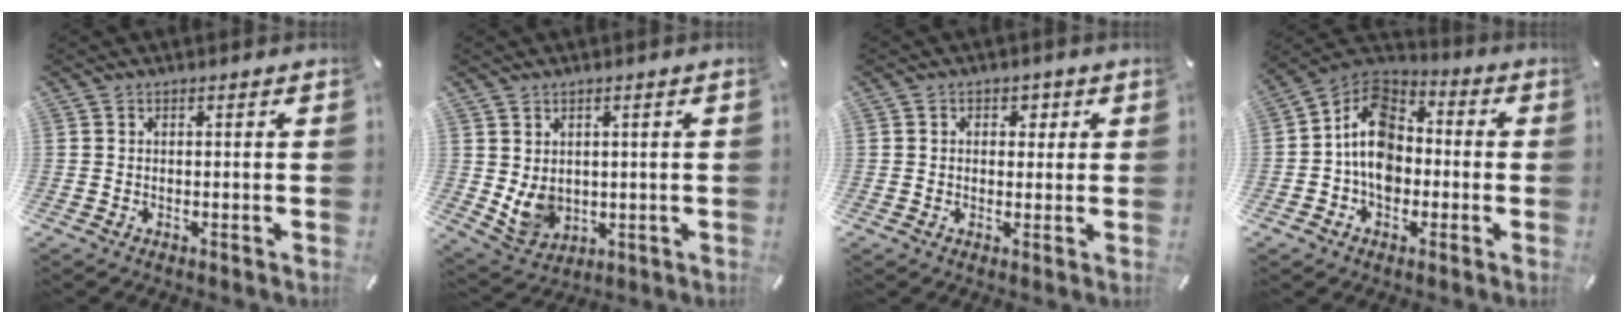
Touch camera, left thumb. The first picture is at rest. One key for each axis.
{"total": 6.9, "fx": 1.5, "fy": 6.2, "fz": 2.8, "tx": -0.064, "ty": -0.014, "tz": 0.028}
{"total": 2.8, "fx": 0.3, "fy": 2.5, "fz": 1.3, "tx": -0.004, "ty": -0.002, "tz": -0.003}
{"total": 11.6, "fx": -2.2, "fy": 9.3, "fz": 6.7, "tx": -0.132, "ty": 0.020, "tz": -0.044}